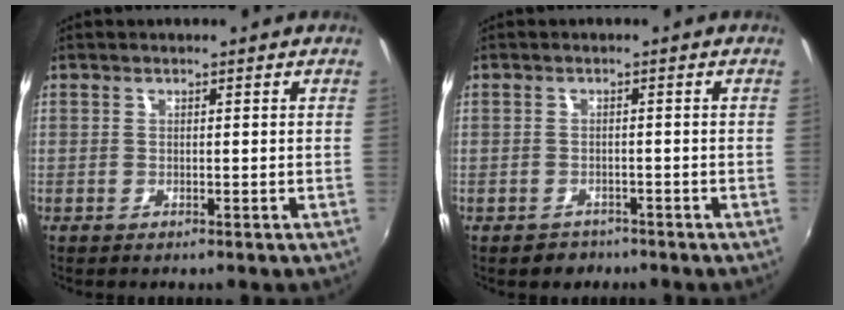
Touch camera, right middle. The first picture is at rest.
{"total": 3.0, "force": [-2.1, 2.1, 0.6], "torque": [-0.017, -0.005, -0.030]}